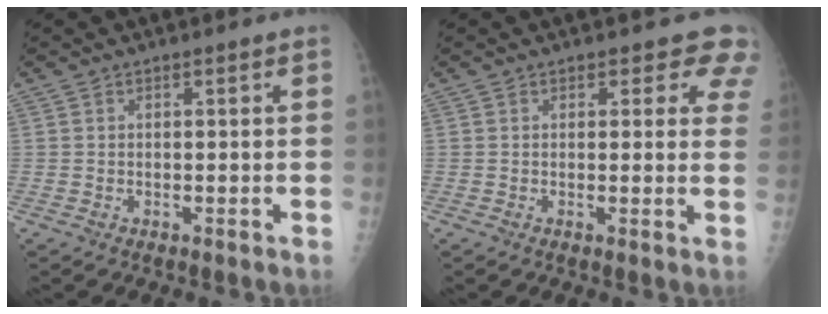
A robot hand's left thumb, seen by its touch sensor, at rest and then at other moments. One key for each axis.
{"total": 5.9, "fx": 4.9, "fy": 3.0, "fz": 1.3, "tx": 0.035, "ty": -0.020, "tz": 0.033}